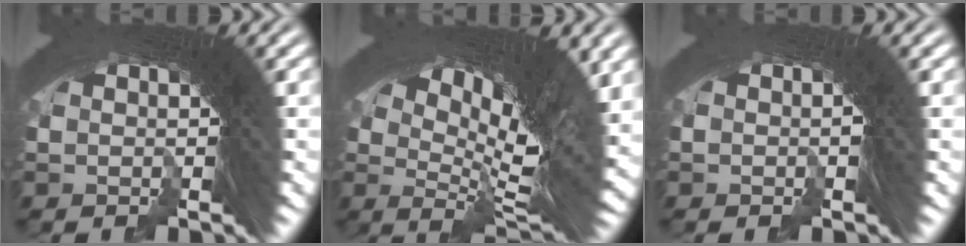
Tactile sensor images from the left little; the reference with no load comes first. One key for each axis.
{"total": 11.7, "fx": 1.5, "fy": 5.4, "fz": 10.3, "tx": -0.145, "ty": -0.006, "tz": 0.027}
{"total": 0.6, "fx": -0.4, "fy": 0.1, "fz": -0.5, "tx": 0.006, "ty": 0.001, "tz": -0.007}